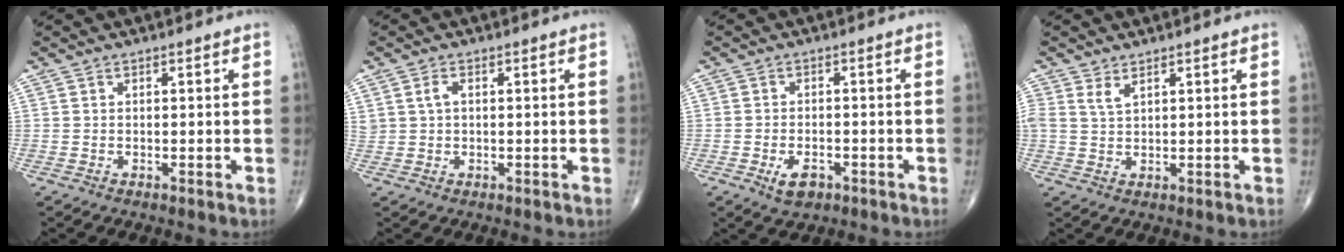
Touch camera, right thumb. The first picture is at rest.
{"total": 2.2, "force": [0.6, 1.3, 1.6], "torque": [-0.033, 0.003, 0.015]}
{"total": 4.1, "force": [-2.0, 2.3, 2.7], "torque": [-0.041, 0.003, -0.030]}
{"total": 2.2, "force": [1.5, 0.8, 1.3], "torque": [-0.028, -0.005, 0.037]}